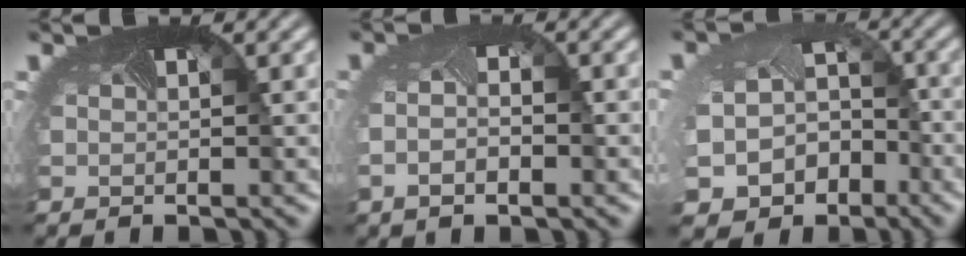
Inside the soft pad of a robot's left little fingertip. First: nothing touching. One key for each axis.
{"total": 2.3, "fx": -0.7, "fy": 1.0, "fz": 1.9, "tx": -0.044, "ty": -0.011, "tz": -0.008}
{"total": 8.8, "fx": -4.6, "fy": 6.9, "fz": 2.9, "tx": -0.066, "ty": -0.048, "tz": -0.061}